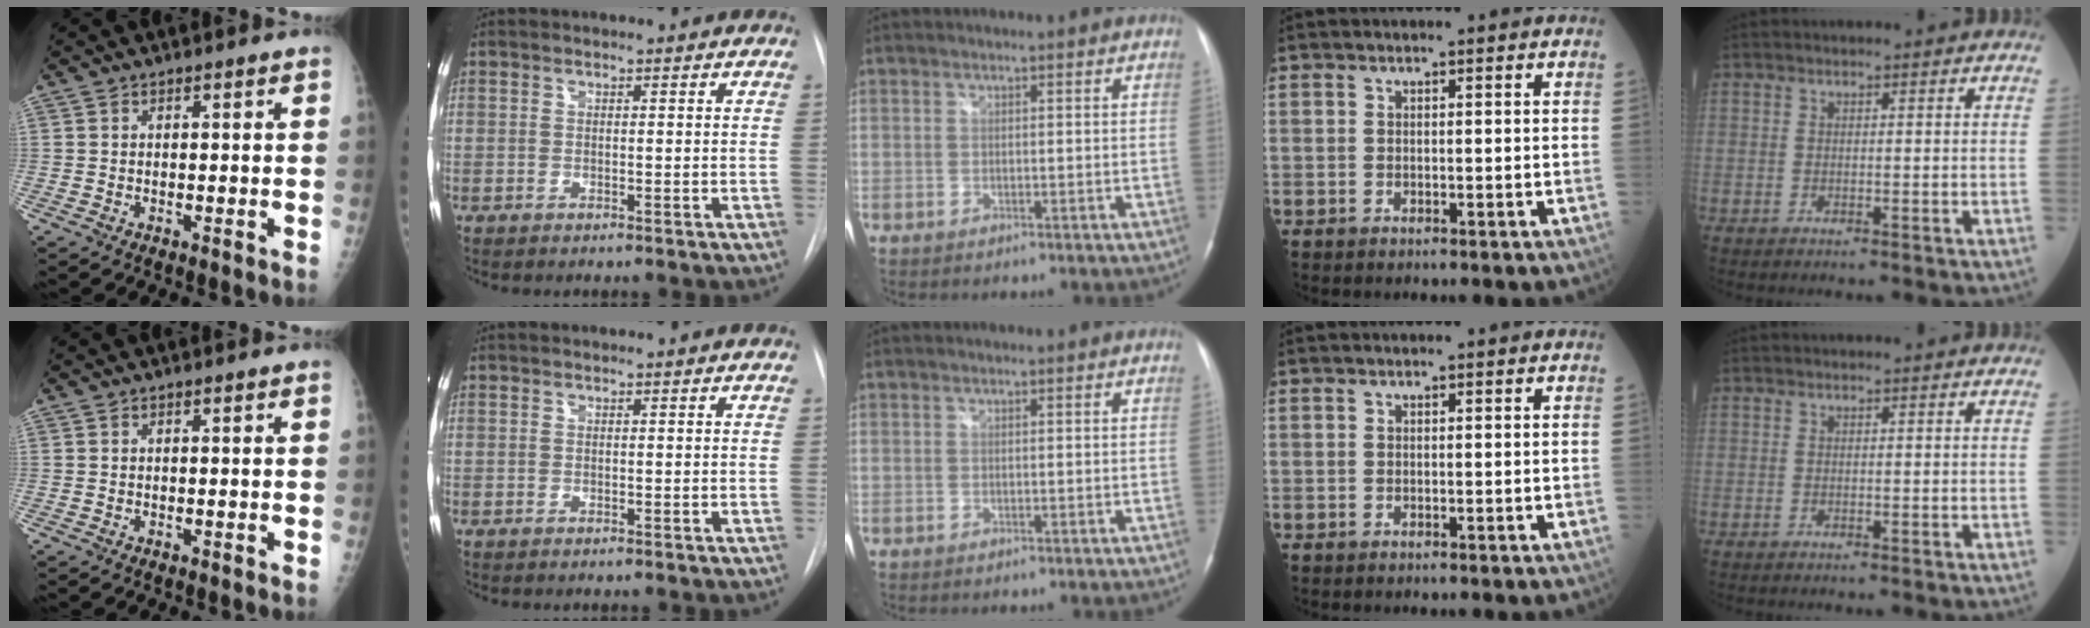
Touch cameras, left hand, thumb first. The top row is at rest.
{}